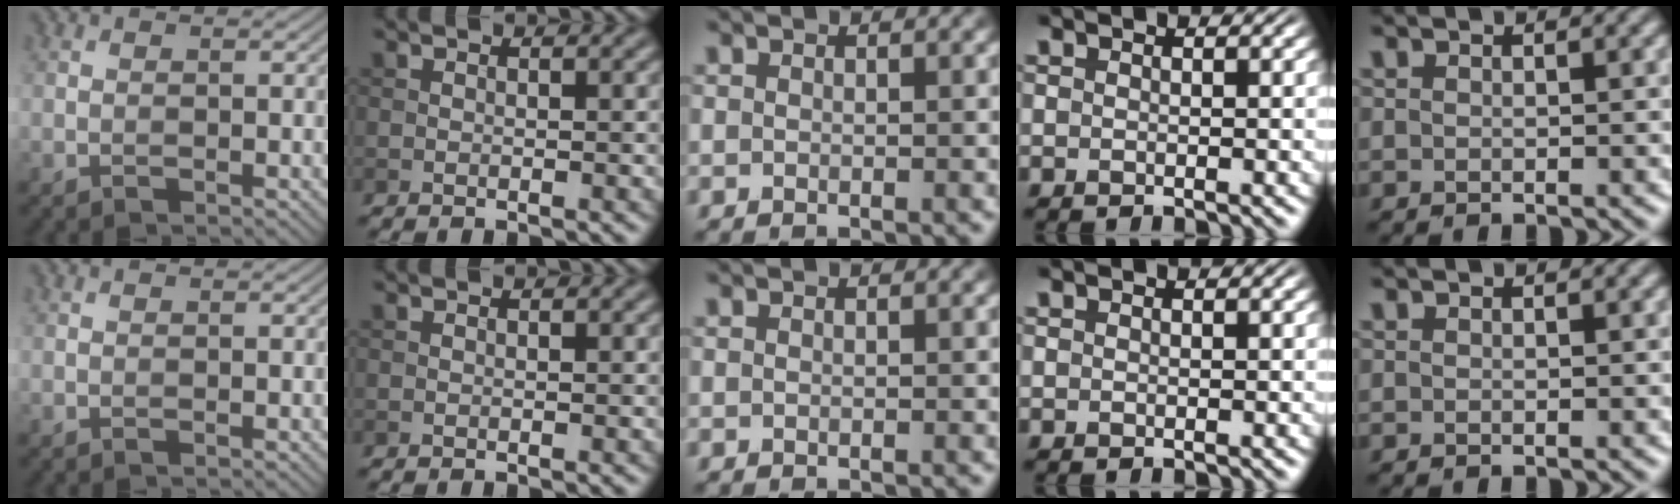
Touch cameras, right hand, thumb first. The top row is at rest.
{}